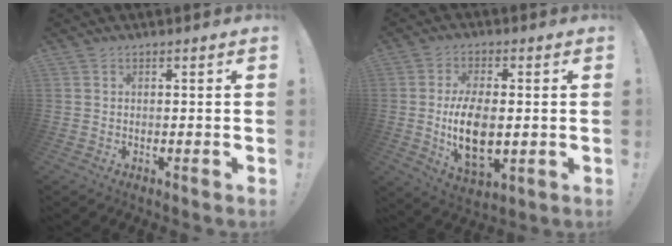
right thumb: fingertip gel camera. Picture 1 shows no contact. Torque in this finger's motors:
{"motor_torque": [-0.05, 0.62, 0.22, 0.00, 0.35]}